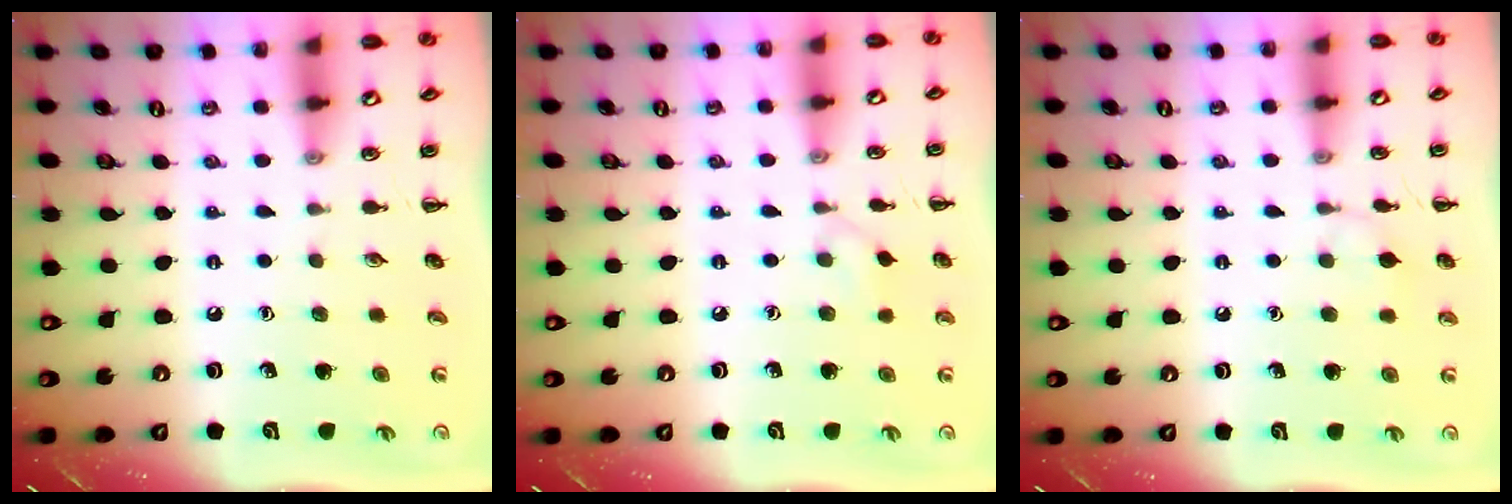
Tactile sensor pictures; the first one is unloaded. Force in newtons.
{"total": 4.7, "press": 4.3, "slide": 1.7}
{"total": 6.0, "press": 5.7, "slide": 1.9}